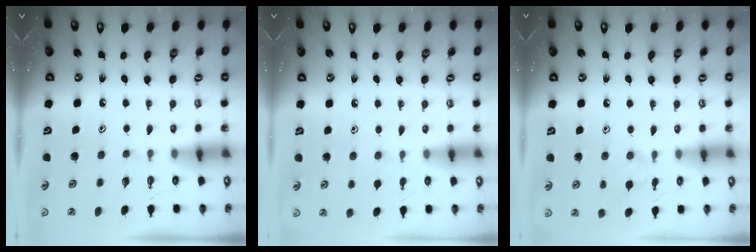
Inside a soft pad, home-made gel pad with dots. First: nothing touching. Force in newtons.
{"total": 3.3, "press": 3.3, "slide": 0.6}
{"total": 7.5, "press": 7.5, "slide": 0.9}